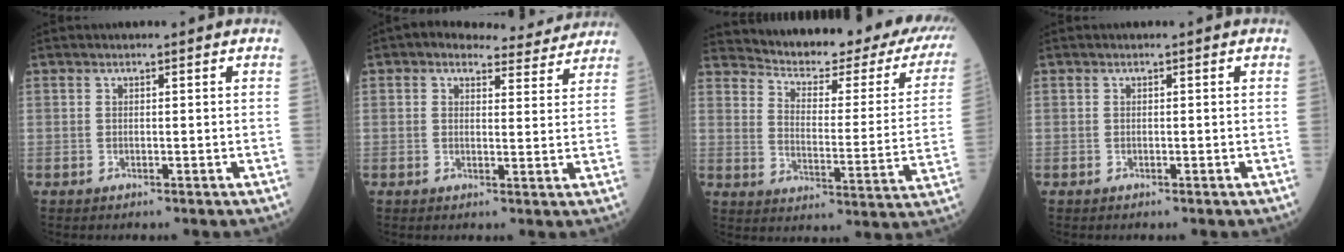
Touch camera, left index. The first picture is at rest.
{"total": 7.8, "force": [7.1, 2.9, 1.6], "torque": [-0.004, 0.009, 0.068]}
{"total": 24.4, "force": [21.8, 4.7, 9.8], "torque": [-0.134, -0.063, 0.259]}
{"total": 0.0}